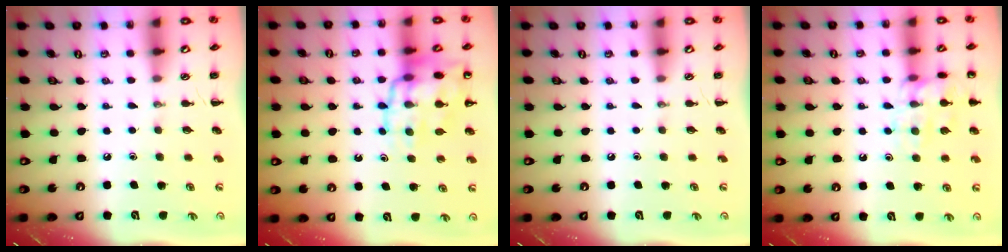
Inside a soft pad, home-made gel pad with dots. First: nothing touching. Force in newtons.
{"total": 15.6, "press": 15.5, "slide": 2.2}
{"total": 0.0}
{"total": 13.3, "press": 13.3, "slide": 0.9}